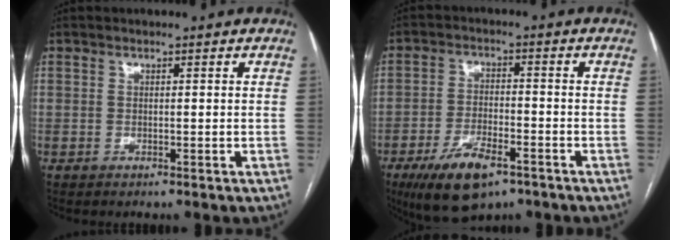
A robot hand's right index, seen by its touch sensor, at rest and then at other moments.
{"total": 10.1, "force": [-6.2, 3.7, 7.1], "torque": [-0.134, -0.012, -0.101]}